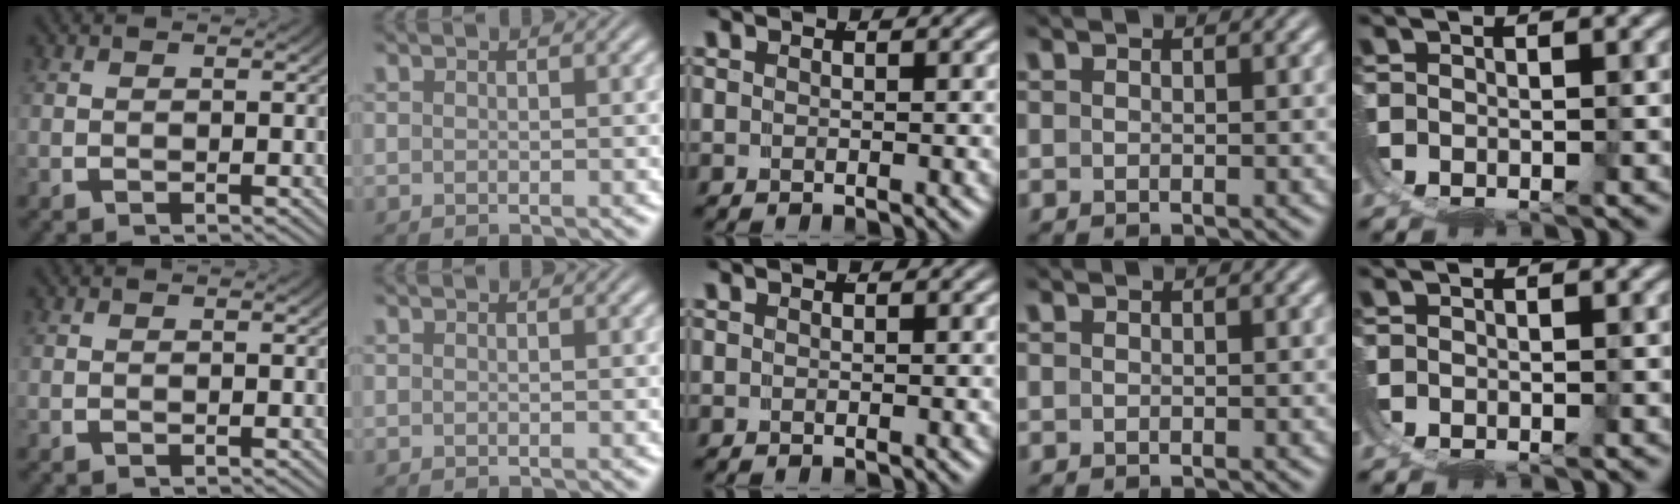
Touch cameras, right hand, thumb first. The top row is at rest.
{}